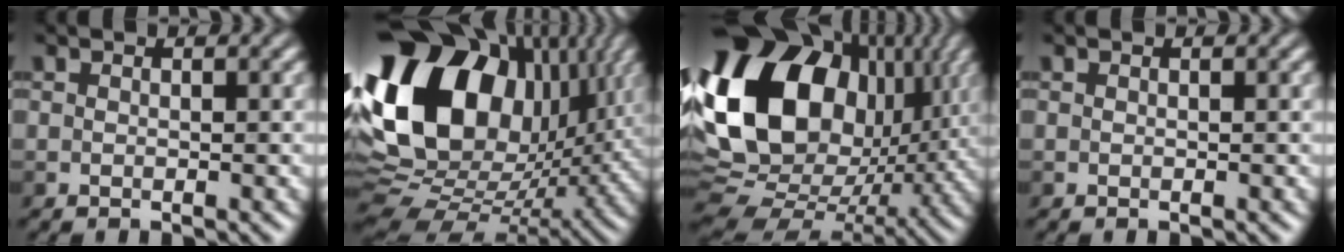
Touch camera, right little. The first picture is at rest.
{"total": 20.0, "force": [5.0, 14.1, 13.3], "torque": [-0.300, 0.020, 0.090]}
{"total": 19.8, "force": [4.5, 14.3, 13.0], "torque": [-0.274, 0.007, 0.092]}
{"total": 0.0}